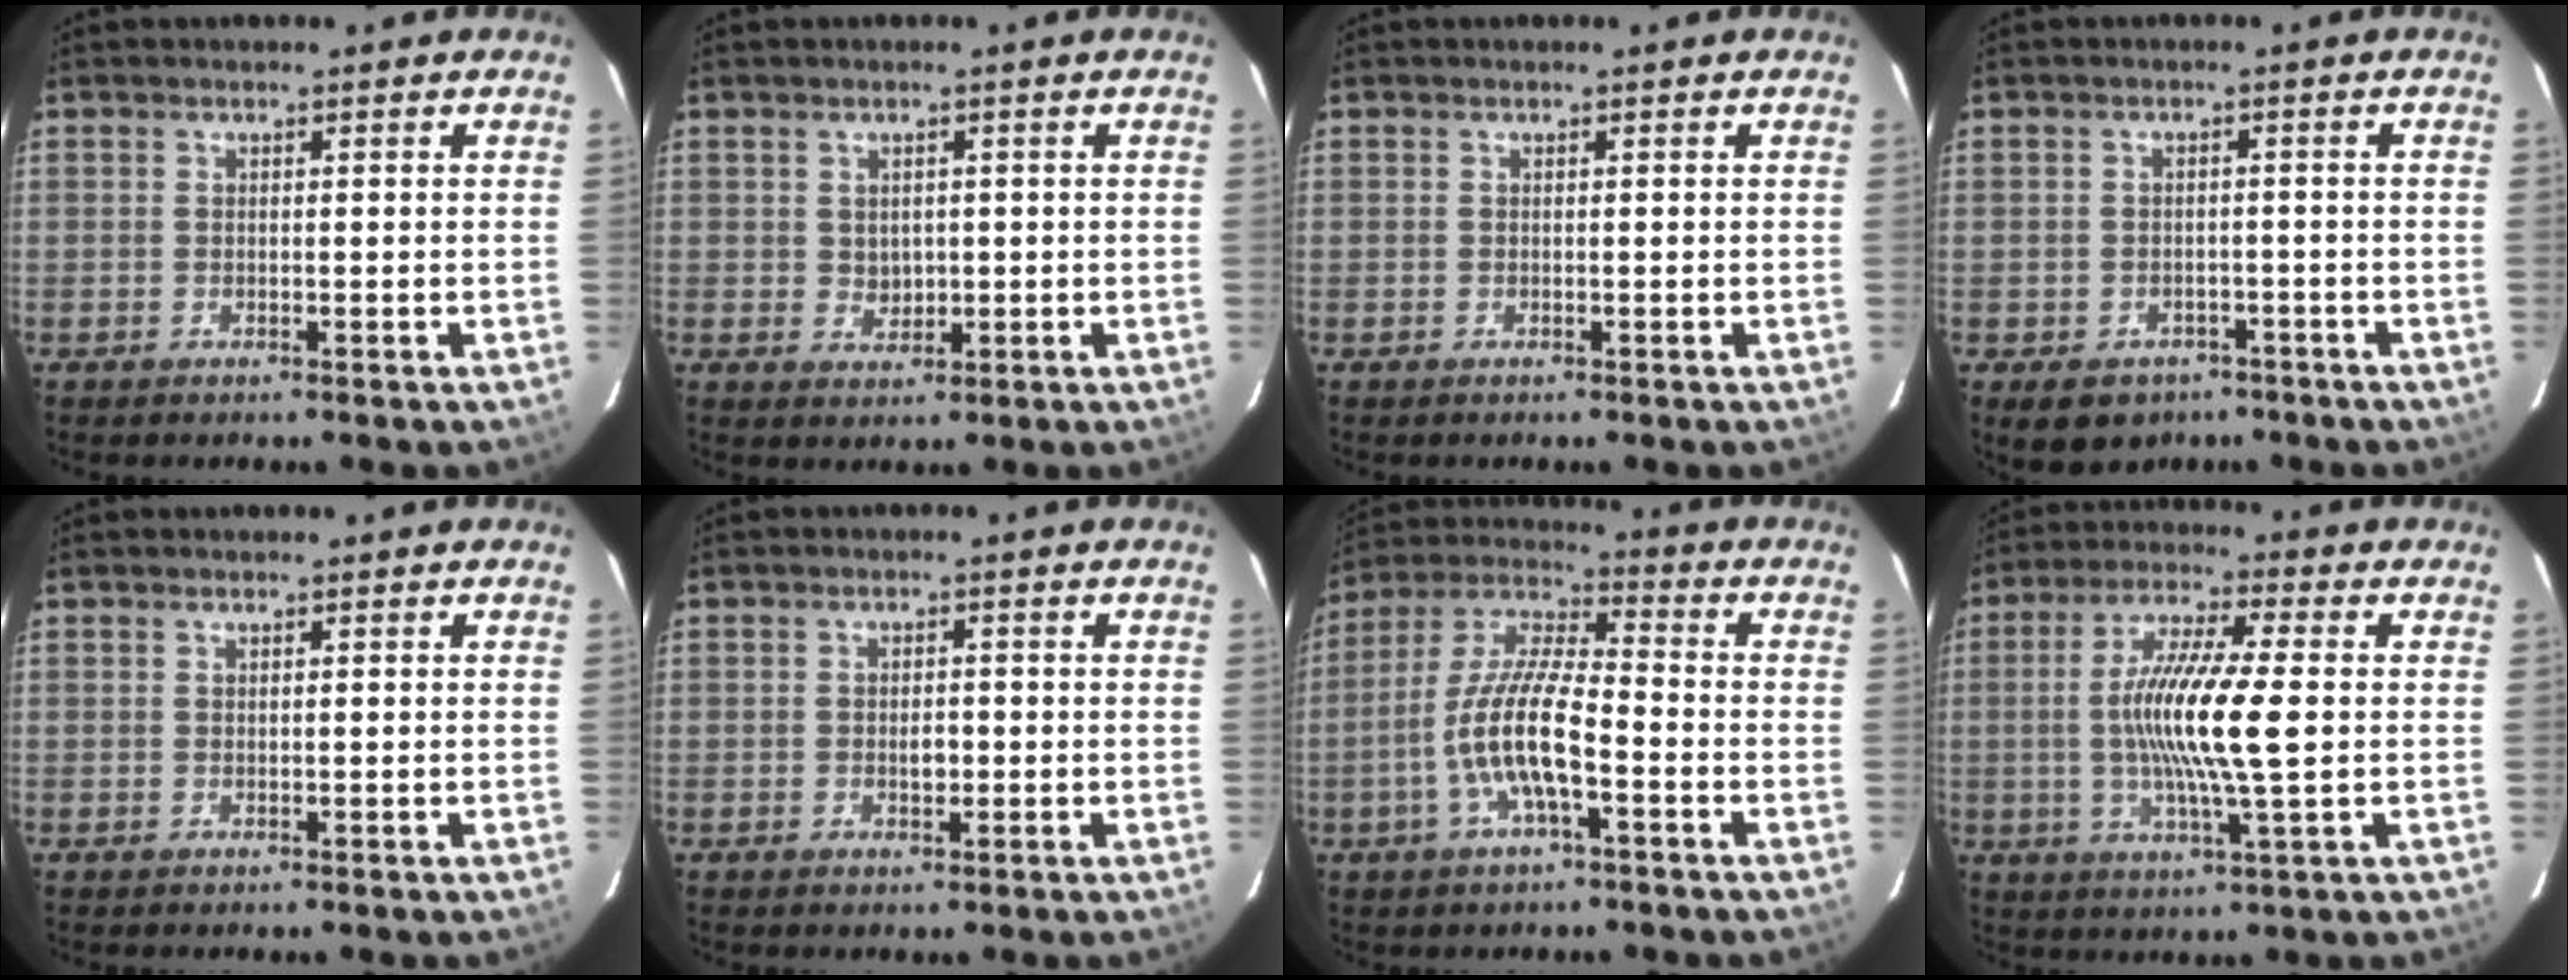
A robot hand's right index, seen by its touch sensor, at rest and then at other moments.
{"total": 2.6, "force": [0.3, 2.3, 1.2], "torque": [-0.017, 0.000, 0.010]}
{"total": 0.0}
{"total": 7.0, "force": [-4.4, 5.0, 2.2], "torque": [-0.045, 0.007, -0.047]}
{"total": 0.0}
{"total": 2.4, "force": [-0.4, 1.5, 1.8], "torque": [-0.031, 0.003, -0.007]}
{"total": 12.6, "force": [-4.3, 3.1, 11.4], "torque": [-0.237, -0.001, -0.083]}
{"total": 13.6, "force": [-0.2, 1.5, 13.5], "torque": [-0.255, -0.001, -0.008]}